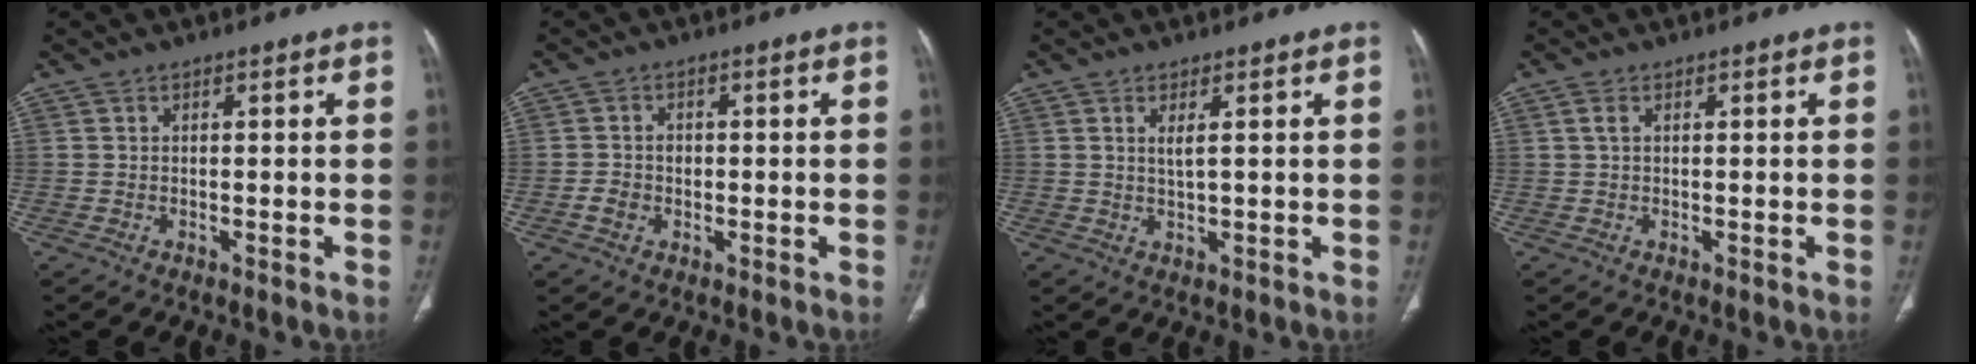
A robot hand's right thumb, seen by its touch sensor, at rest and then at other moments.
{"total": 2.9, "force": [-0.6, 2.4, 1.5], "torque": [-0.023, 0.012, -0.007]}
{"total": 2.2, "force": [0.8, 0.4, 2.0], "torque": [-0.042, -0.008, 0.018]}
{"total": 1.2, "force": [0.4, 0.6, 1.0], "torque": [-0.026, 0.009, 0.010]}